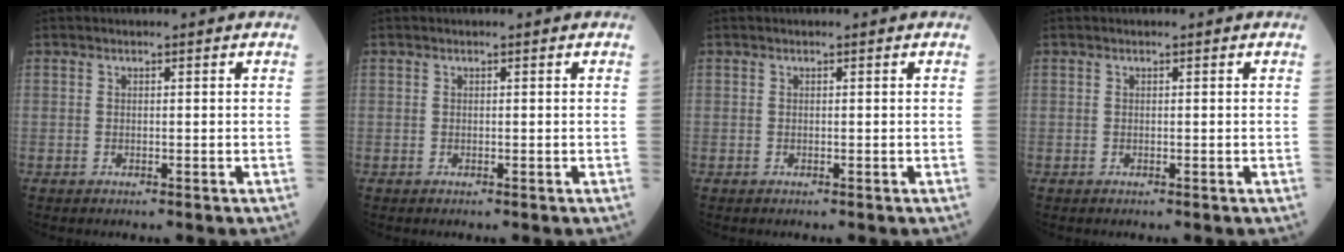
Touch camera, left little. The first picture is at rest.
{"total": 0.0}
{"total": 0.0}
{"total": 0.0}